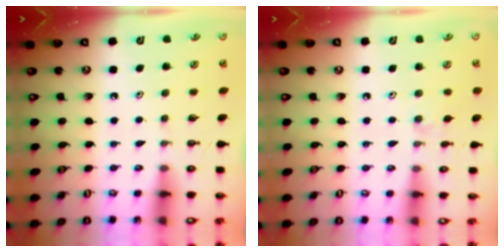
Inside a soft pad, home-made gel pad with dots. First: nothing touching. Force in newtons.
{"total": 4.7, "press": 4.6, "slide": 0.8}